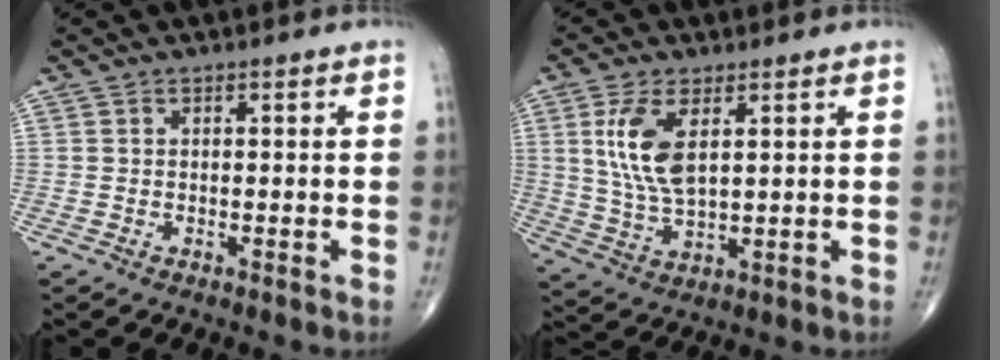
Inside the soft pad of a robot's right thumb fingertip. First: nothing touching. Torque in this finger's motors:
{"motor_torque": [-0.48, 1.05, 1.10, 0.10, 0.41]}